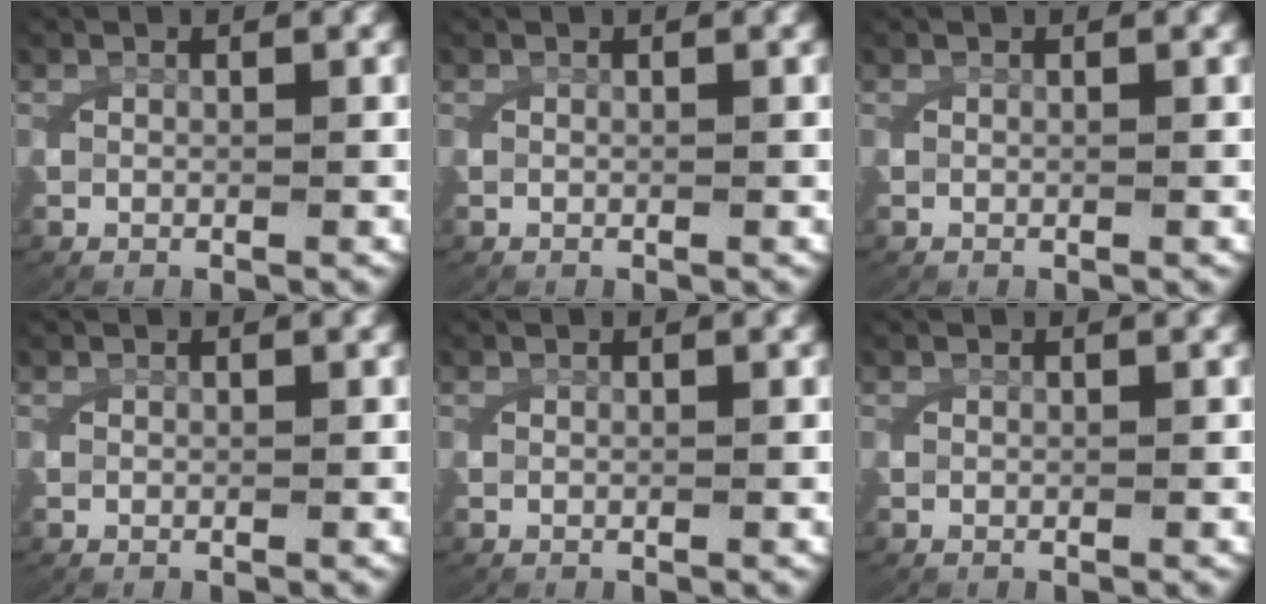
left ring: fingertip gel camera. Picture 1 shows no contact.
{"total": 0.0}
{"total": 0.0}
{"total": 0.0}
{"total": 0.0}
{"total": 0.0}